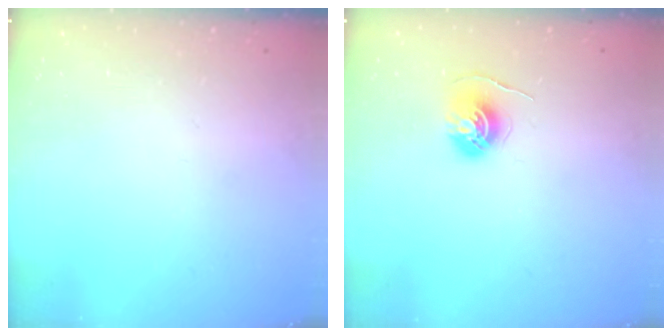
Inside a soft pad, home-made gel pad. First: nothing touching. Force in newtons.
{"total": 5.7, "press": 5.7, "slide": 0.5}